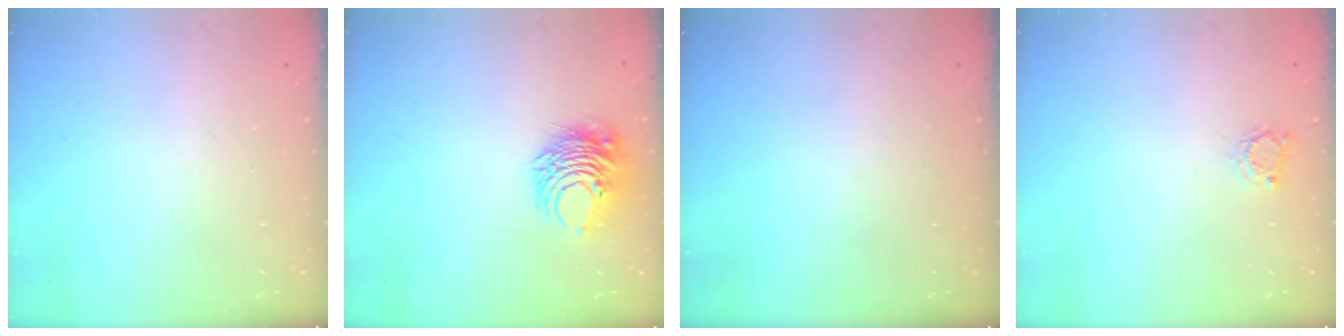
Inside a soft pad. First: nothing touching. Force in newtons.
{"total": 8.8, "press": 8.8, "slide": 0.8}
{"total": 0.0}
{"total": 2.9, "press": 2.8, "slide": 0.4}